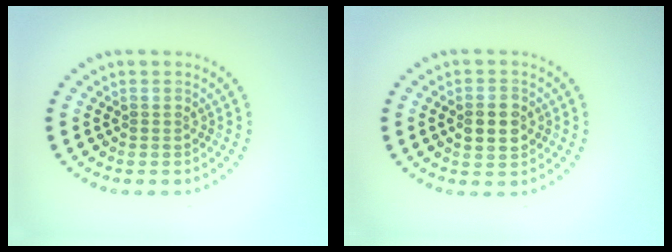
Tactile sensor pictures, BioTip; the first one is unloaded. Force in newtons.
{"total": 3.0, "press": 3.0, "slide": 0.1}